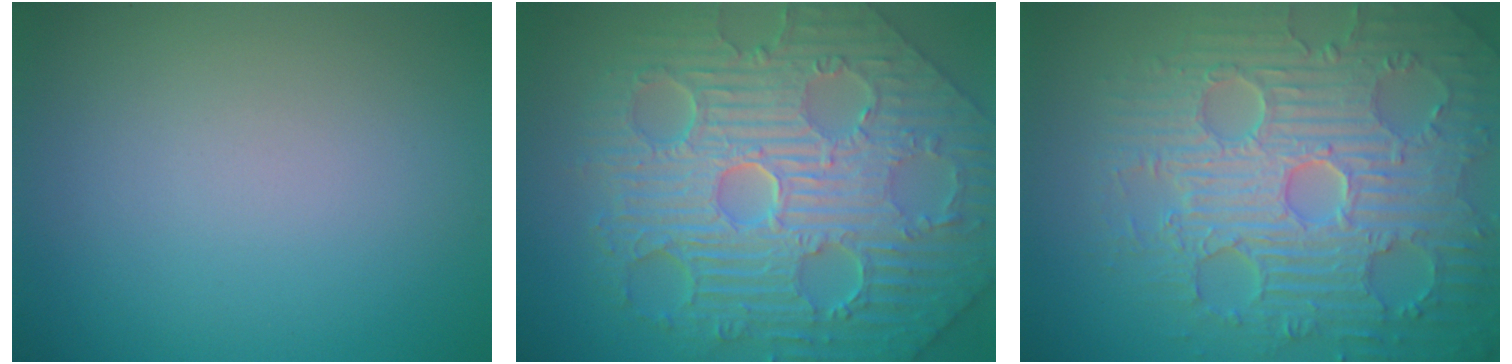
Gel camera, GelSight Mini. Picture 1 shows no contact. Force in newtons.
{"total": 12.5, "press": 8.2, "slide": 9.3}
{"total": 9.2, "press": 6.8, "slide": 6.2}